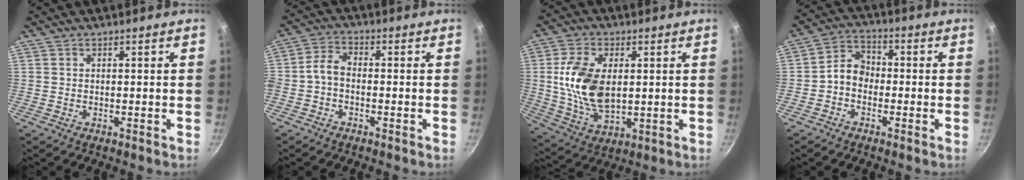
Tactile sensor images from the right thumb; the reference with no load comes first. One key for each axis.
{"total": 4.1, "fx": -1.4, "fy": 2.6, "fz": 2.8, "tx": -0.056, "ty": 0.029, "tz": -0.038}
{"total": 14.2, "fx": 1.6, "fy": 8.4, "fz": 11.4, "tx": -0.203, "ty": -0.012, "tz": 0.035}
{"total": 5.7, "fx": -1.5, "fy": 4.4, "fz": 3.2, "tx": -0.035, "ty": 0.028, "tz": -0.041}